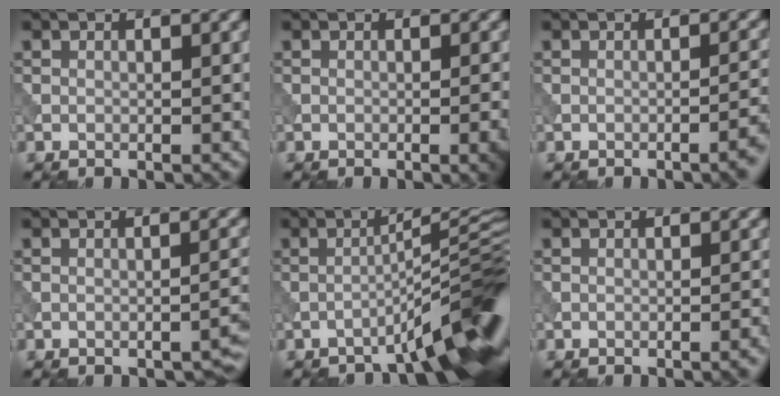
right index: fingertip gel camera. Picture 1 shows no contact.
{"total": 2.5, "force": [-0.6, 0.7, 2.3], "torque": [-0.023, 0.003, -0.009]}
{"total": 2.6, "force": [-1.3, 0.7, 2.2], "torque": [-0.020, 0.010, -0.023]}
{"total": 1.9, "force": [-1.4, 0.5, 1.2], "torque": [-0.012, 0.006, -0.019]}
{"total": 9.0, "force": [-5.3, 1.2, 7.2], "torque": [-0.093, 0.020, -0.086]}
{"total": 1.3, "force": [-0.6, 0.3, 1.1], "torque": [-0.009, 0.004, -0.010]}